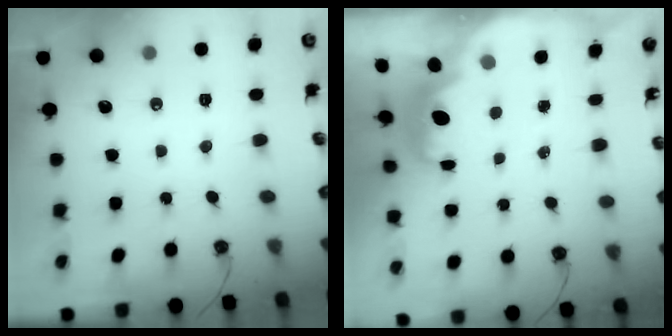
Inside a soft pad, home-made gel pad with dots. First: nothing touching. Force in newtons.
{"total": 2.8, "press": 2.7, "slide": 0.6}